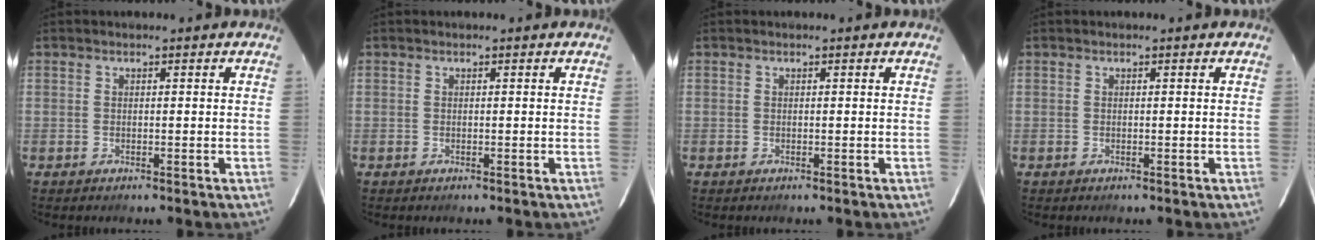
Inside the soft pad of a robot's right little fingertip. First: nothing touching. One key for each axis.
{"total": 0.0}
{"total": 0.0}
{"total": 0.0}